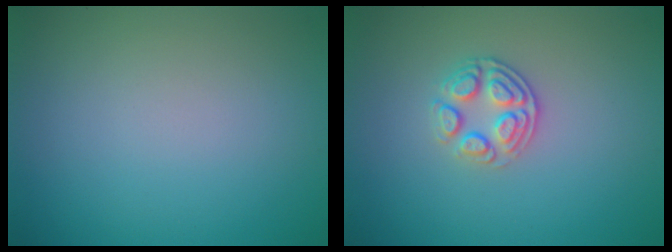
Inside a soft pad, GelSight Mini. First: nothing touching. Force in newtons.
{"total": 2.6, "press": 2.5, "slide": 0.9}